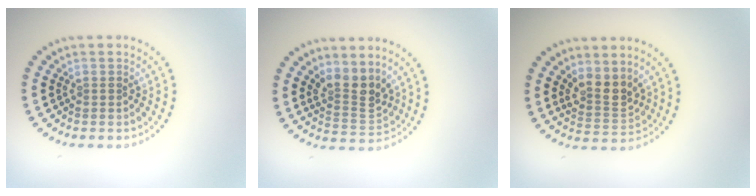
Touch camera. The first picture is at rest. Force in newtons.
{"total": 3.3, "press": 2.7, "slide": 1.9}
{"total": 2.7, "press": 2.3, "slide": 1.5}